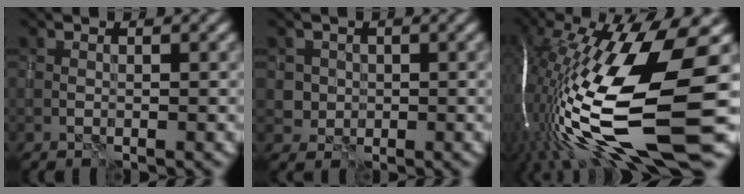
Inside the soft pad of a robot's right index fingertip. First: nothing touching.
{"total": 2.0, "force": [0.2, 1.9, 0.4], "torque": [-0.004, -0.003, 0.019]}
{"total": 18.9, "force": [-3.6, 4.7, 17.9], "torque": [-0.357, -0.012, -0.064]}